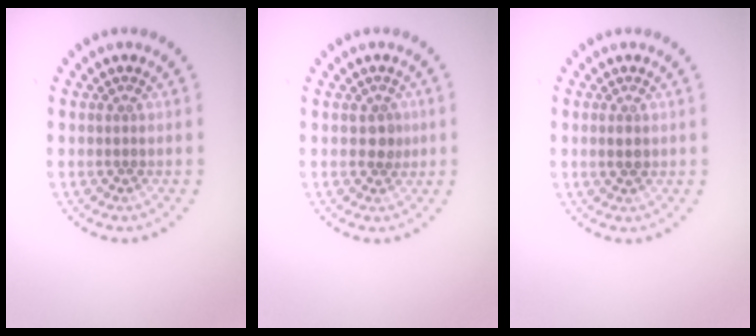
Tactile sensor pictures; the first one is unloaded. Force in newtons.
{"total": 1.4, "press": 1.2, "slide": 0.6}
{"total": 1.1, "press": 1.1, "slide": 0.0}